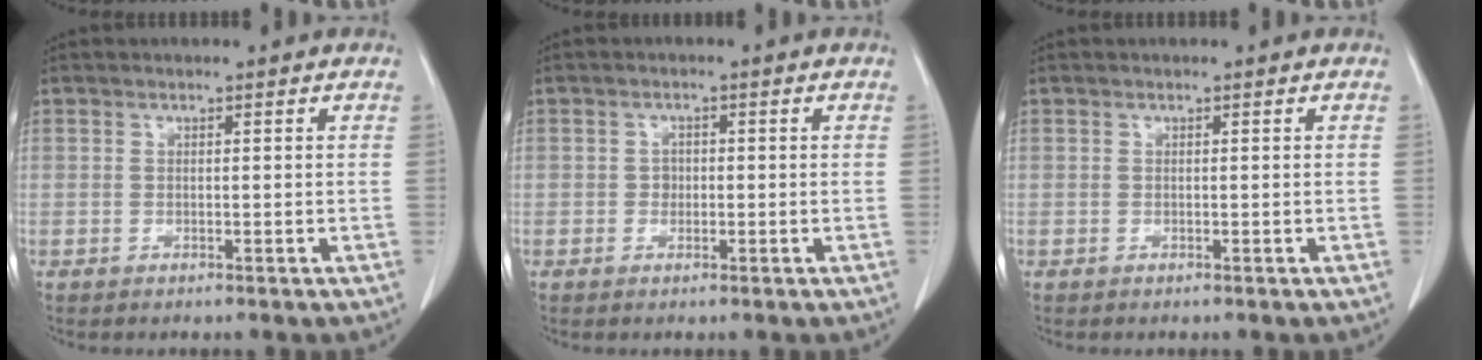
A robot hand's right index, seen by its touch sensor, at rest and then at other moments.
{"total": 1.5, "force": [-0.2, 1.3, 0.8], "torque": [-0.011, 0.004, -0.002]}
{"total": 0.0}